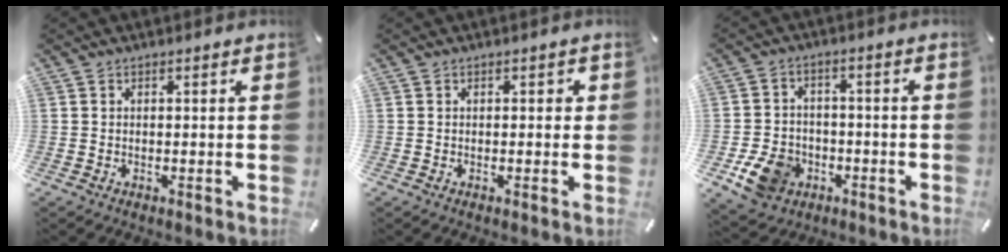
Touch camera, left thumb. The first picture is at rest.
{"total": 0.7, "force": [-0.1, 0.6, 0.3], "torque": [-0.005, 0.005, -0.005]}
{"total": 10.2, "force": [-4.0, 8.2, 4.6], "torque": [-0.099, 0.029, -0.070]}